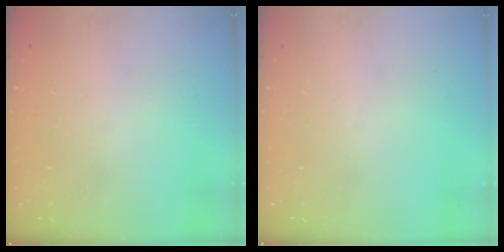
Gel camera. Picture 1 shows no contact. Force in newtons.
{"total": 0.0}